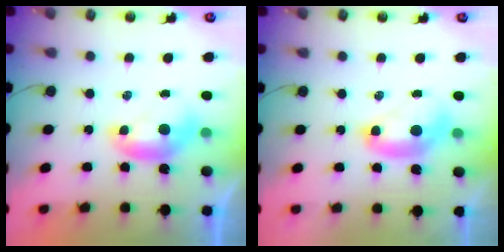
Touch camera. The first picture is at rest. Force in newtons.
{"total": 2.5, "press": 2.5, "slide": 0.1}